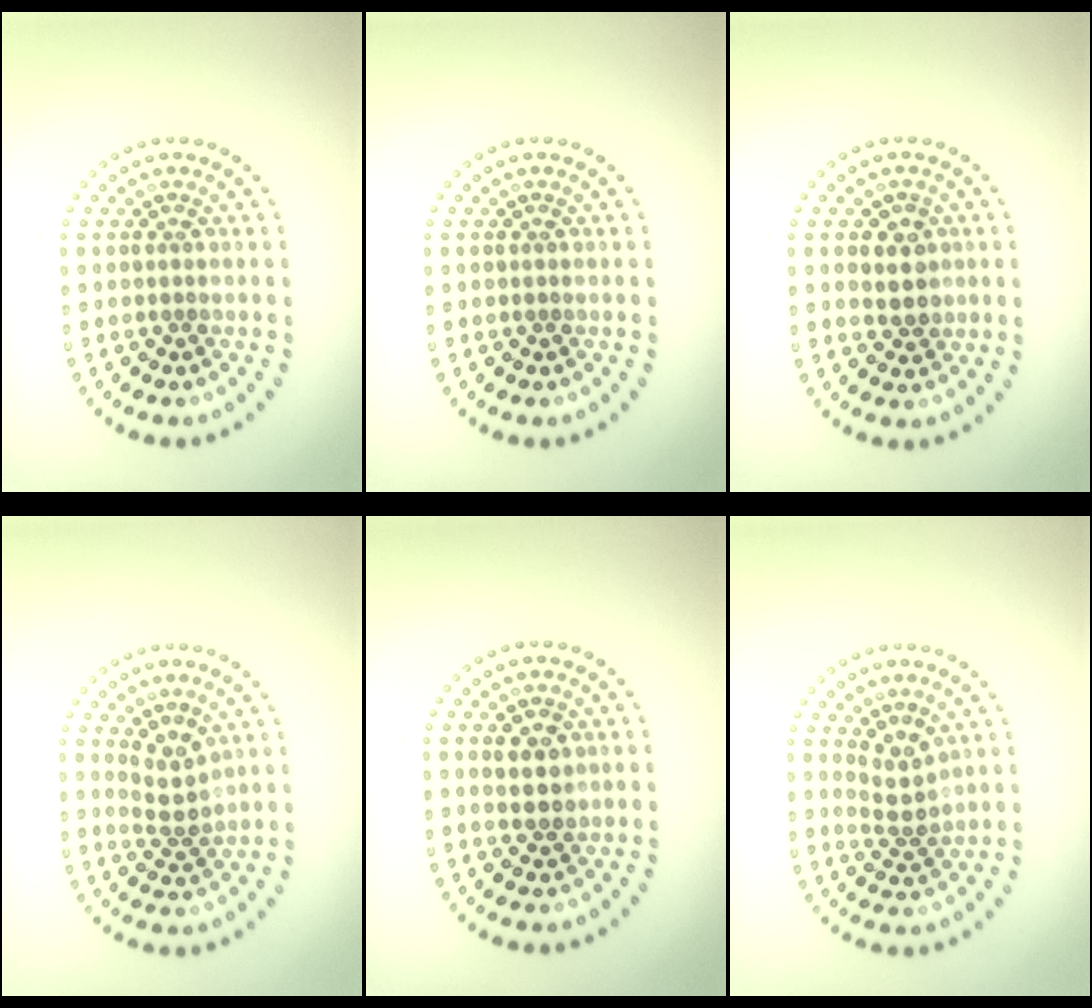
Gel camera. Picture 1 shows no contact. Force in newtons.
{"total": 0.0}
{"total": 2.4, "press": 2.3, "slide": 0.7}
{"total": 2.1, "press": 1.6, "slide": 1.4}
{"total": 2.3, "press": 2.2, "slide": 0.6}
{"total": 2.1, "press": 1.6, "slide": 1.4}